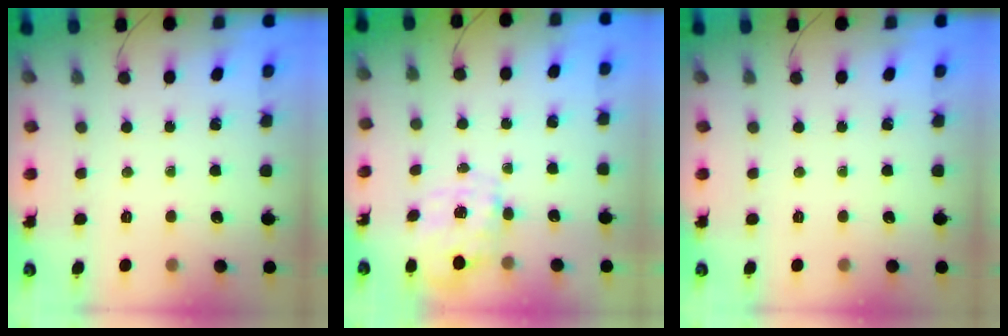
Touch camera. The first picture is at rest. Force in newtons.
{"total": 3.8, "press": 3.7, "slide": 0.9}
{"total": 0.0}